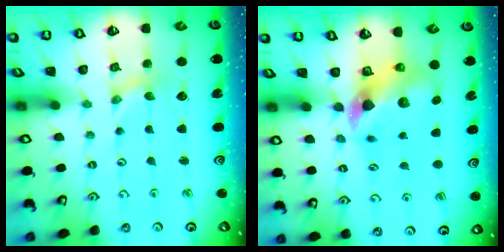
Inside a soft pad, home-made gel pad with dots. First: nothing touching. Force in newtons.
{"total": 9.9, "press": 9.8, "slide": 1.5}